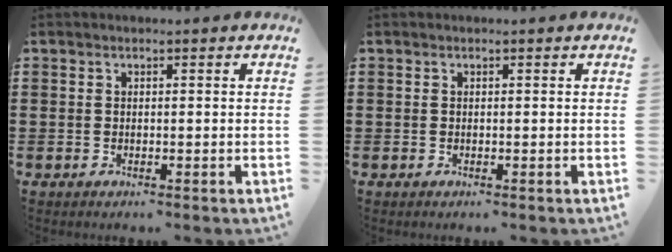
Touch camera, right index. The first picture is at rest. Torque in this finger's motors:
{"motor_torque": [0.01, 0.01, 0.00, 0.00]}